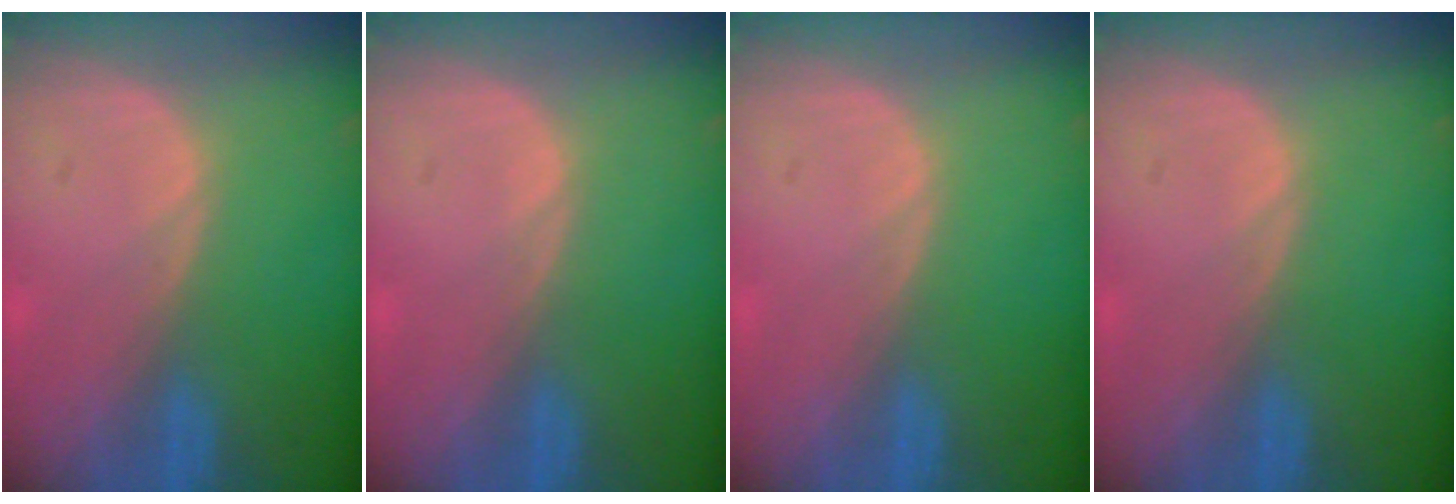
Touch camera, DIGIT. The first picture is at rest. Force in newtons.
{"total": 0.6, "press": 0.1, "slide": 0.6}
{"total": 0.0}
{"total": 0.0}